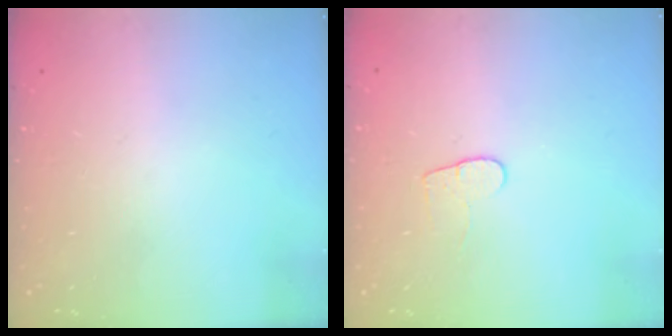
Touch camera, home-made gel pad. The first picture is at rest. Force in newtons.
{"total": 4.5, "press": 4.4, "slide": 0.5}